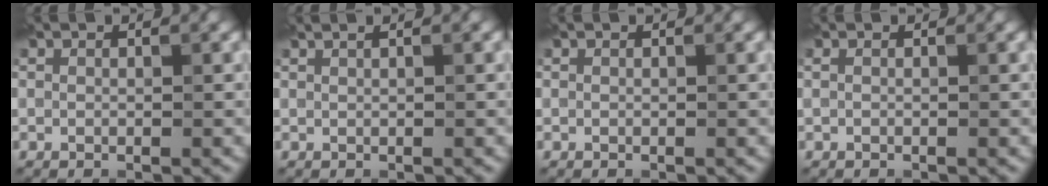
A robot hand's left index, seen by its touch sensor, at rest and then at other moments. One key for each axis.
{"total": 1.9, "fx": 1.1, "fy": 0.8, "fz": 1.2, "tx": -0.007, "ty": 0.000, "tz": -0.003}
{"total": 0.0}
{"total": 0.7, "fx": 0.1, "fy": 0.2, "fz": 0.6, "tx": -0.012, "ty": -0.003, "tz": 0.000}